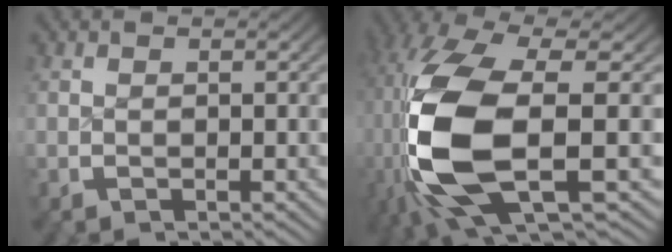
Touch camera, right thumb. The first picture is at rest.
{"total": 16.4, "force": [-0.9, 8.1, 14.3], "torque": [-0.347, -0.041, 0.014]}